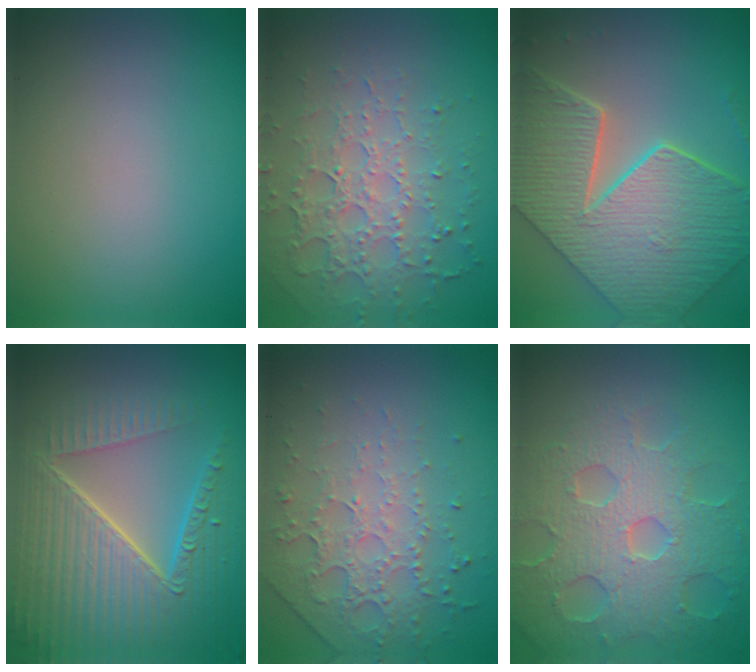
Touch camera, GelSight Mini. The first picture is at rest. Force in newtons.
{"total": 4.2, "press": 3.8, "slide": 1.6}
{"total": 9.2, "press": 7.1, "slide": 5.8}
{"total": 8.9, "press": 6.1, "slide": 6.4}
{"total": 4.6, "press": 3.1, "slide": 3.4}
{"total": 7.0, "press": 5.5, "slide": 4.3}